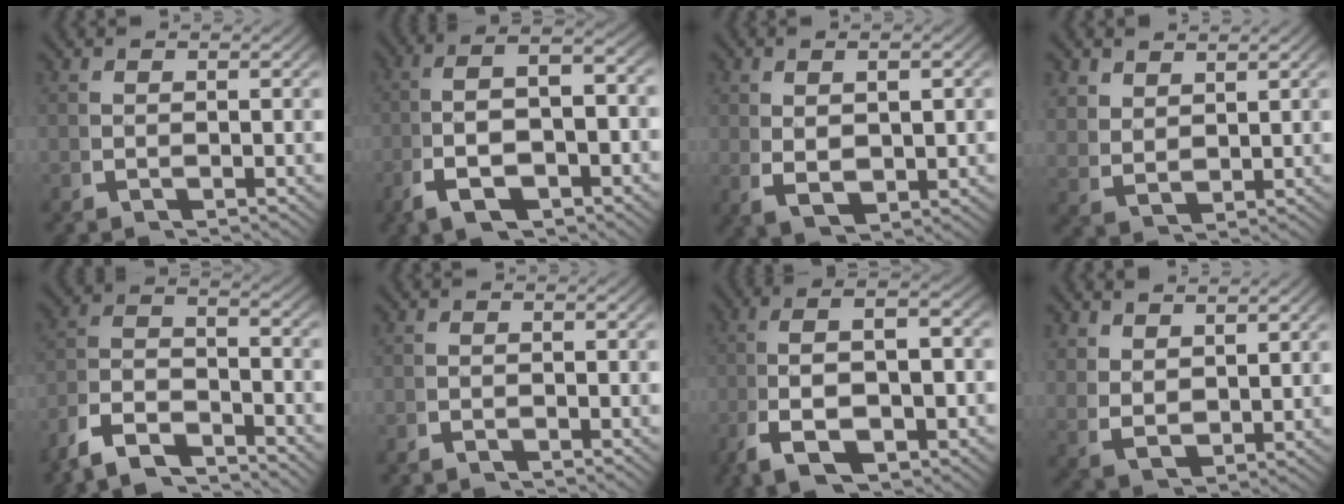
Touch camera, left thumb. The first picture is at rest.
{"total": 8.7, "force": [-0.8, 4.8, 7.2], "torque": [-0.137, -0.009, -0.008]}
{"total": 4.5, "force": [0.0, 2.4, 3.7], "torque": [-0.082, -0.016, 0.021]}
{"total": 2.6, "force": [2.0, 1.2, 1.1], "torque": [-0.028, -0.008, 0.054]}
{"total": 7.1, "force": [-3.3, 4.3, 4.6], "torque": [-0.091, -0.021, -0.061]}
{"total": 0.8, "force": [-0.7, 0.0, 0.2], "torque": [0.000, 0.002, -0.018]}
{"total": 9.4, "force": [-1.1, 4.8, 8.0], "torque": [-0.150, -0.009, -0.011]}
{"total": 3.3, "force": [1.7, 1.9, 2.1], "torque": [-0.053, -0.018, 0.051]}